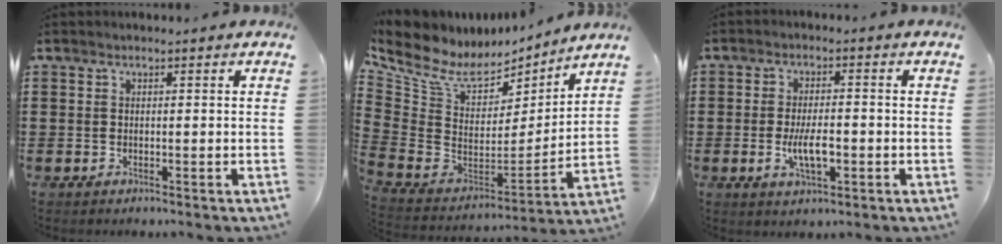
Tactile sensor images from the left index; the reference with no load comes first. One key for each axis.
{"total": 7.2, "fx": 4.9, "fy": 4.4, "fz": 2.9, "tx": -0.099, "ty": -0.041, "tz": 0.086}
{"total": 5.7, "fx": -1.2, "fy": 2.1, "fz": 5.1, "tx": -0.101, "ty": 0.000, "tz": -0.024}